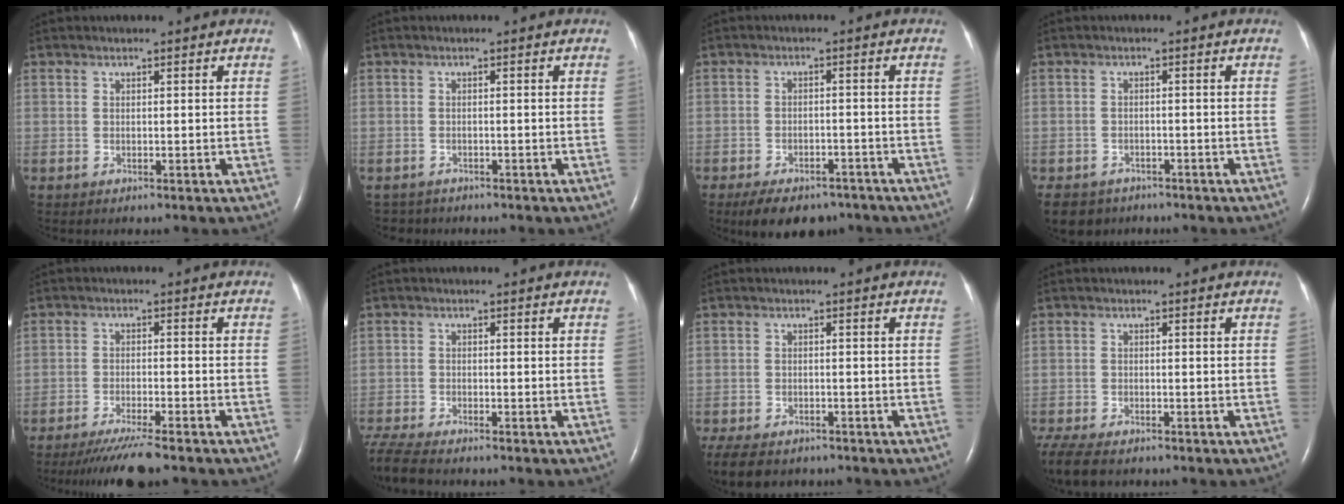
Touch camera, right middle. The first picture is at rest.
{"total": 2.2, "force": [-1.9, 1.1, -0.5], "torque": [0.000, -0.001, -0.030]}
{"total": 10.2, "force": [-7.9, 4.8, 4.4], "torque": [-0.067, 0.001, -0.113]}
{"total": 6.3, "force": [-4.8, 4.0, 0.9], "torque": [-0.022, -0.002, -0.071]}
{"total": 7.8, "force": [-6.5, -0.2, 4.2], "torque": [-0.069, -0.024, -0.107]}
{"total": 6.5, "force": [-5.9, 0.7, 2.7], "torque": [-0.061, -0.019, -0.107]}
{"total": 10.9, "force": [-8.0, 5.5, 4.9], "torque": [-0.113, -0.015, -0.108]}
{"total": 8.1, "force": [-6.4, 2.9, 4.1], "torque": [-0.083, -0.017, -0.104]}